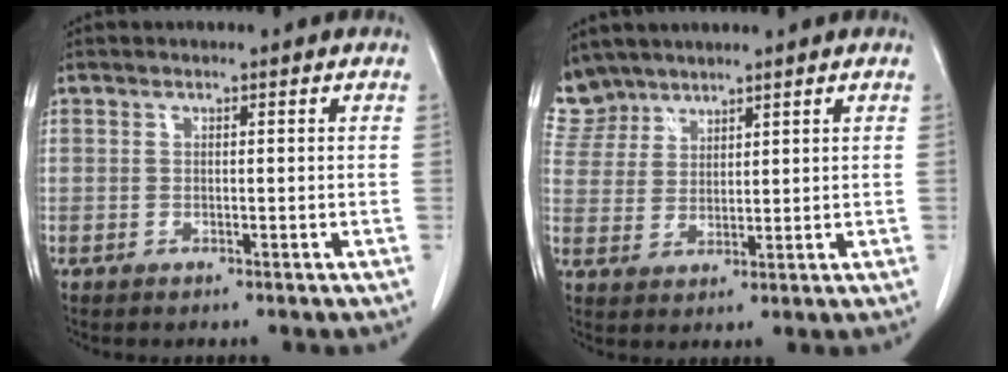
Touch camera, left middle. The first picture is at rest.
{"total": 7.0, "force": [6.3, 3.2, -0.1], "torque": [-0.001, 0.005, 0.134]}